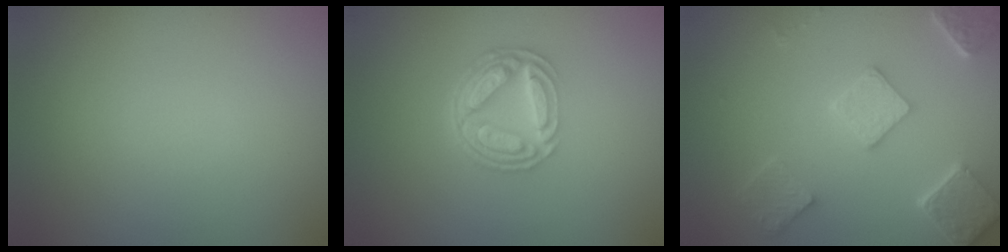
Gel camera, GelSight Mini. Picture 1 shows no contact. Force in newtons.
{"total": 5.2, "press": 3.8, "slide": 3.5}
{"total": 5.4, "press": 4.2, "slide": 3.4}